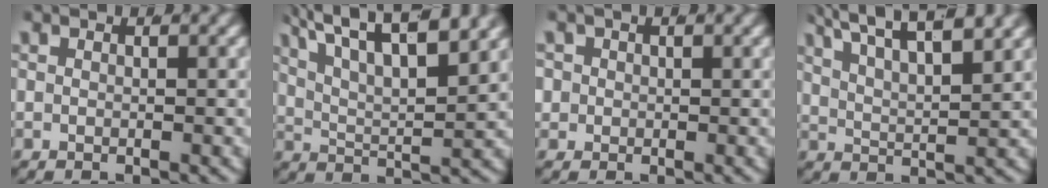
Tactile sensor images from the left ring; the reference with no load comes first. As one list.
[{"total": 7.2, "force": [4.0, 3.3, 4.9], "torque": [-0.090, -0.006, 0.069]}, {"total": 2.7, "force": [0.1, 2.6, 0.7], "torque": [-0.025, -0.005, 0.001]}, {"total": 5.9, "force": [4.3, 1.9, 3.6], "torque": [-0.062, 0.005, 0.072]}]